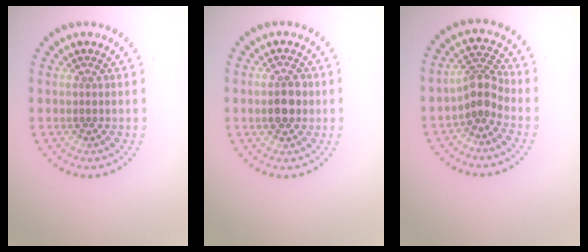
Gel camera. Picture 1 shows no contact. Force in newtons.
{"total": 2.8, "press": 2.7, "slide": 0.1}
{"total": 2.7, "press": 2.0, "slide": 1.8}